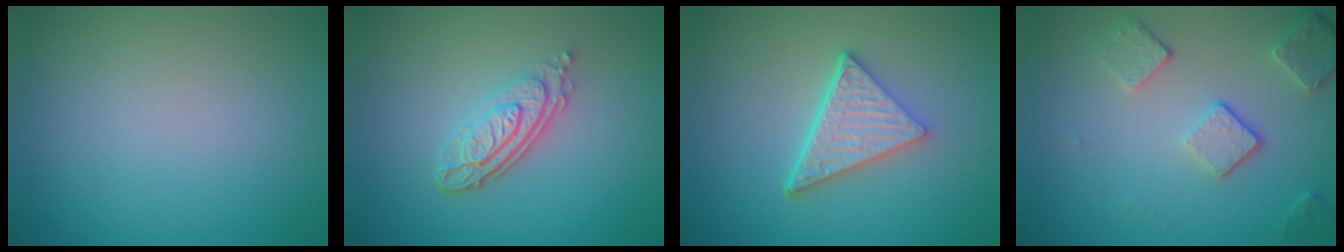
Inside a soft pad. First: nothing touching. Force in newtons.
{"total": 4.3, "press": 3.0, "slide": 3.1}
{"total": 5.3, "press": 3.7, "slide": 3.8}
{"total": 3.6, "press": 2.9, "slide": 2.2}